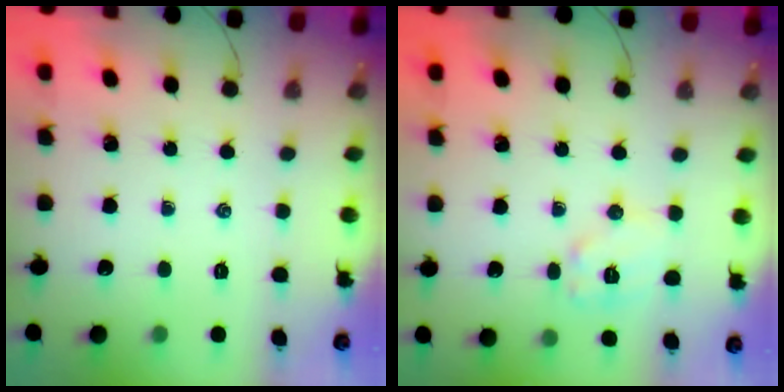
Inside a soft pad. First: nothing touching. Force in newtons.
{"total": 7.7, "press": 7.7, "slide": 0.7}